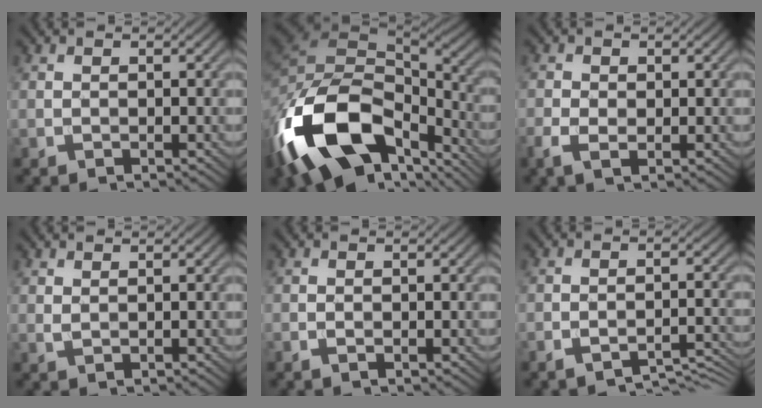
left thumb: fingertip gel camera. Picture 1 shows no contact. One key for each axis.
{"total": 19.9, "fx": -9.1, "fy": 11.6, "fz": 13.4, "tx": -0.323, "ty": -0.054, "tz": -0.127}
{"total": 2.8, "fx": -0.7, "fy": 1.8, "fz": 2.0, "tx": -0.051, "ty": -0.005, "tz": -0.019}
{"total": 0.9, "fx": 0.7, "fy": 0.2, "fz": 0.5, "tx": -0.017, "ty": -0.001, "tz": 0.017}
{"total": 0.6, "fx": -0.2, "fy": 0.4, "fz": 0.4, "tx": -0.006, "ty": -0.003, "tz": -0.003}
{"total": 4.0, "fx": -3.6, "fy": 0.7, "fz": 1.5, "tx": -0.025, "ty": 0.002, "tz": -0.054}